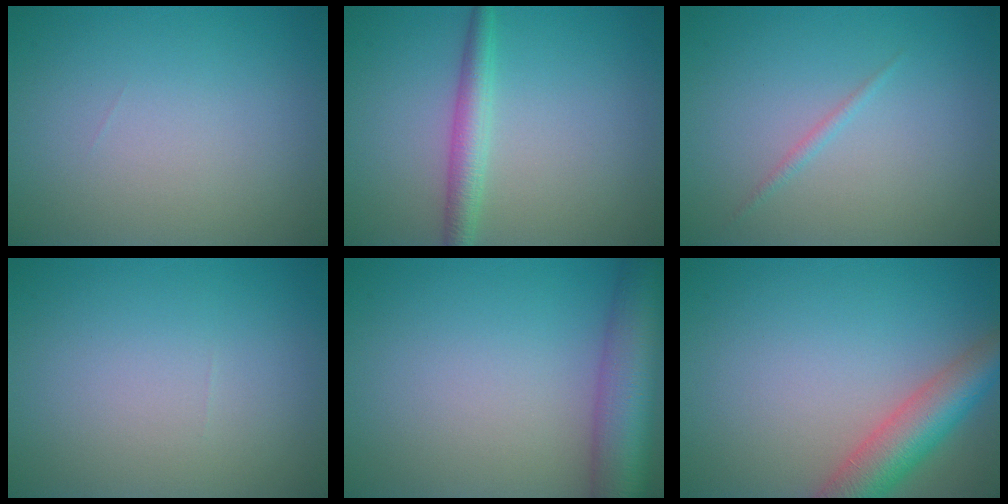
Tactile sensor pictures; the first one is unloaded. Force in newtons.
{"total": 2.6, "press": 2.6, "slide": 0.0}
{"total": 0.7, "press": 0.7, "slide": 0.0}
{"total": 0.0}
{"total": 8.5, "press": 8.5, "slide": 0.5}
{"total": 5.8, "press": 5.8, "slide": 0.4}